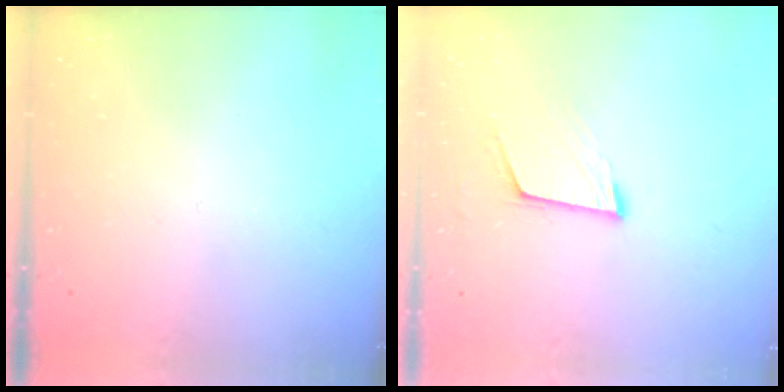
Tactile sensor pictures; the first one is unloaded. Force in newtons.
{"total": 6.7, "press": 6.4, "slide": 2.0}